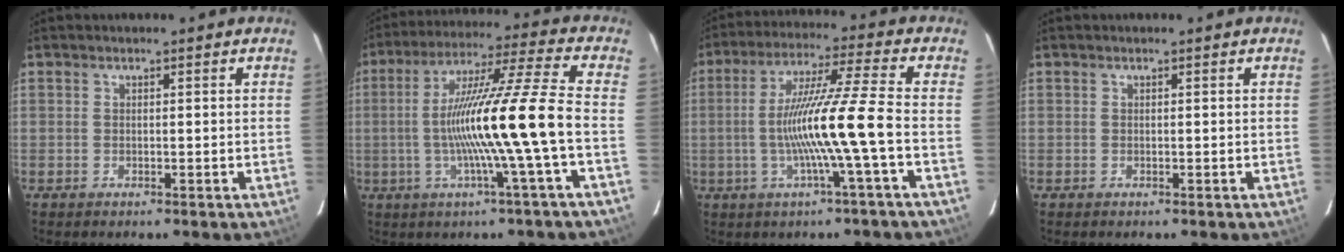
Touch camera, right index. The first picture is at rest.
{"total": 16.2, "force": [-3.2, -2.5, 15.7], "torque": [-0.274, -0.003, -0.056]}
{"total": 13.1, "force": [-3.2, -2.1, 12.5], "torque": [-0.225, -0.004, -0.055]}
{"total": 0.0}